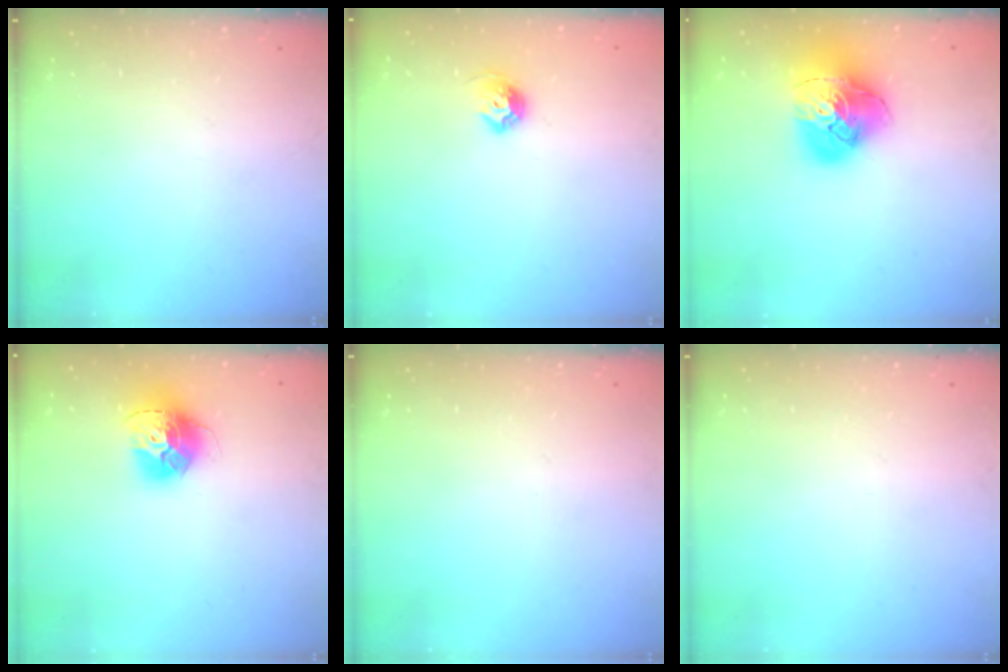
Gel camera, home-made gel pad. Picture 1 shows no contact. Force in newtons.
{"total": 7.6, "press": 7.5, "slide": 1.1}
{"total": 18.6, "press": 18.5, "slide": 2.0}
{"total": 13.9, "press": 13.8, "slide": 1.4}
{"total": 0.0}
{"total": 0.0}